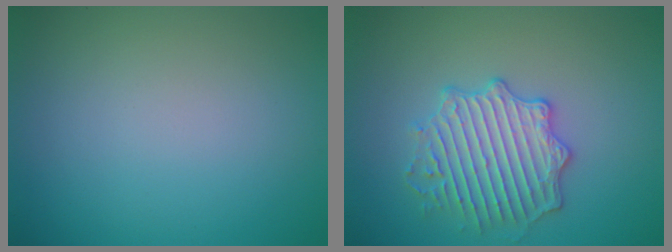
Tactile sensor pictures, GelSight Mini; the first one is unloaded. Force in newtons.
{"total": 4.0, "press": 4.0, "slide": 0.2}